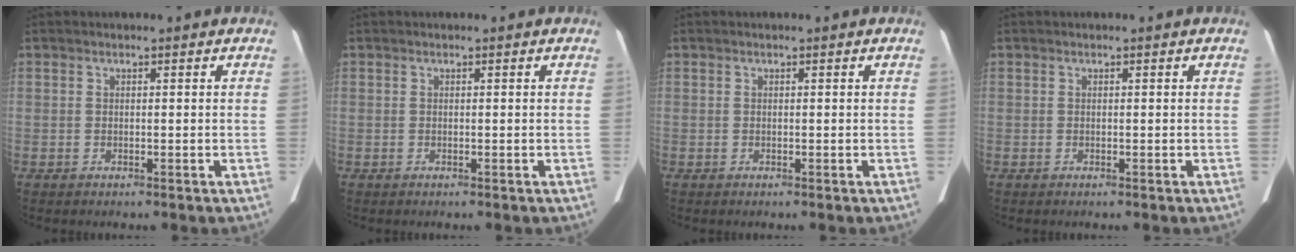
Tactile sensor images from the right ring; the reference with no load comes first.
{"total": 0.0}
{"total": 0.0}
{"total": 0.0}